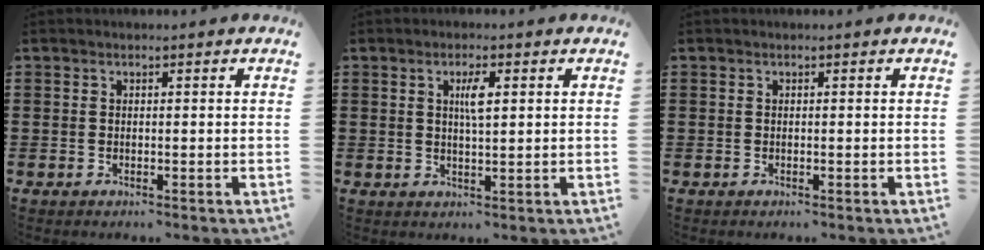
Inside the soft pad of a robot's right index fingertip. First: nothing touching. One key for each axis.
{"total": 3.1, "fx": 0.8, "fy": 0.8, "fz": 2.9, "tx": -0.059, "ty": 0.006, "tz": 0.010}
{"total": 0.0}